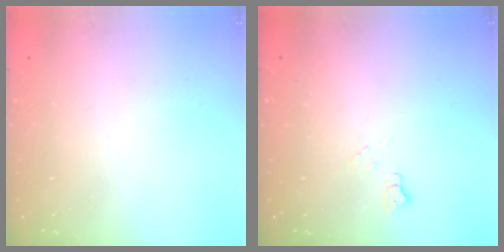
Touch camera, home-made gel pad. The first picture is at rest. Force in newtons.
{"total": 5.1, "press": 5.0, "slide": 0.7}